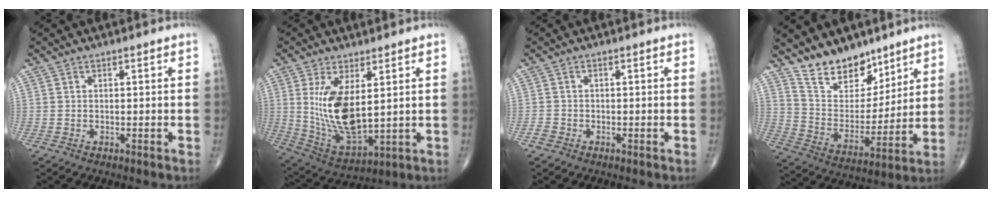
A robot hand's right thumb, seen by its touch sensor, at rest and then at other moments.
{"total": 13.6, "force": [2.7, 6.0, 11.9], "torque": [-0.225, -0.026, 0.074]}
{"total": 1.3, "force": [-0.8, 1.0, 0.3], "torque": [-0.004, 0.002, -0.019]}
{"total": 13.6, "force": [10.6, 6.9, 5.1], "torque": [-0.047, -0.080, 0.202]}